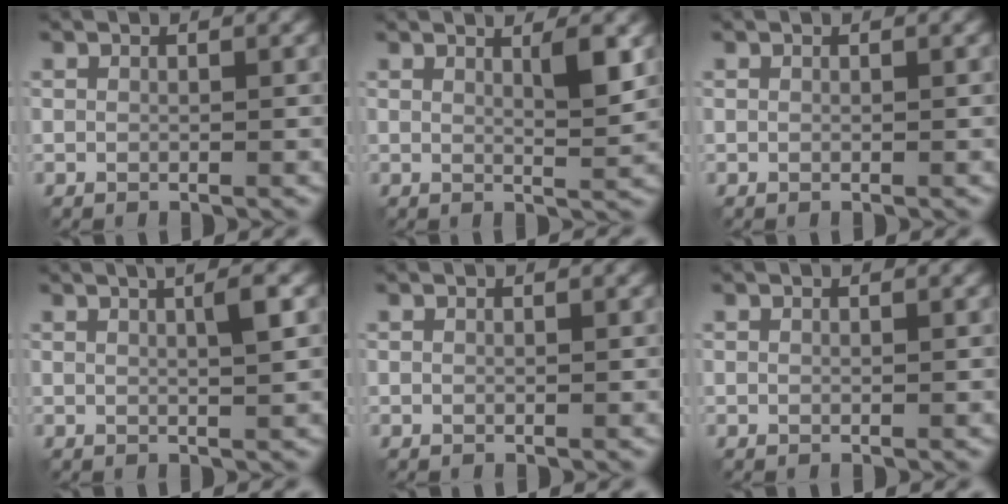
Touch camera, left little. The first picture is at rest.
{"total": 2.8, "force": [1.4, 0.6, 2.4], "torque": [-0.026, -0.001, 0.021]}
{"total": 0.0}
{"total": 3.0, "force": [1.1, 0.6, 2.7], "torque": [-0.025, 0.007, 0.009]}
{"total": 0.0}
{"total": 0.0}